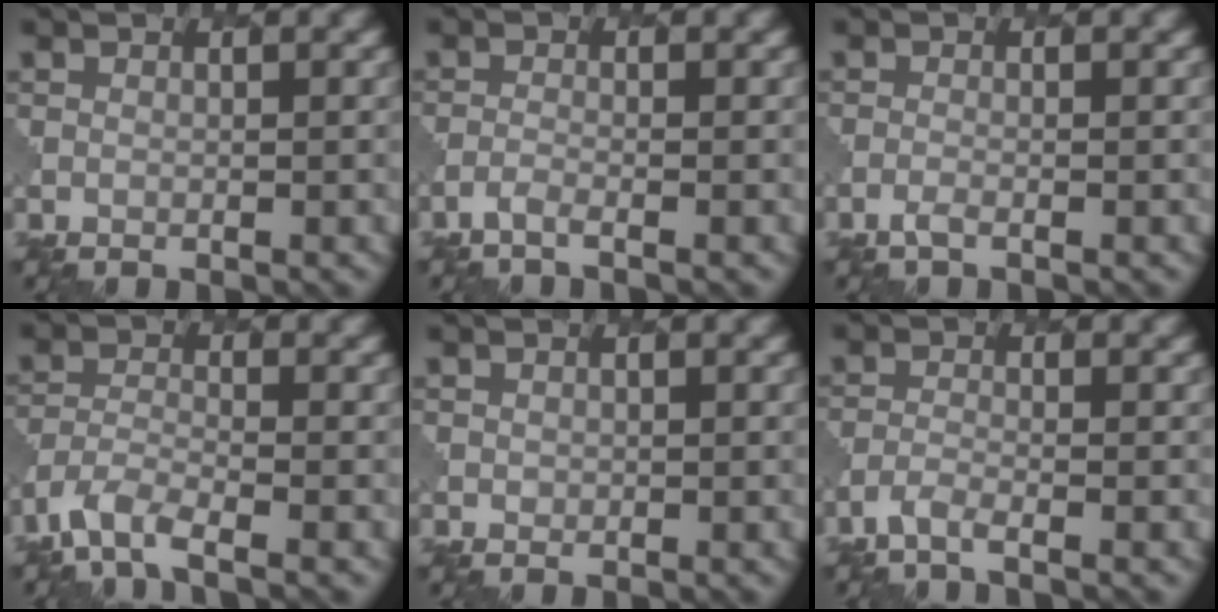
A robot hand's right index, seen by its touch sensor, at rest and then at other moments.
{"total": 1.3, "force": [-1.0, 0.3, 0.7], "torque": [-0.010, -0.003, -0.031]}
{"total": 0.8, "force": [-0.6, 0.2, 0.5], "torque": [-0.010, -0.002, -0.019]}
{"total": 4.2, "force": [-3.2, 1.3, 2.4], "torque": [-0.053, -0.012, -0.070]}
{"total": 0.7, "force": [0.1, 0.7, 0.2], "torque": [-0.002, -0.006, 0.003]}
{"total": 1.8, "force": [-1.5, 0.4, 1.0], "torque": [-0.023, -0.007, -0.042]}